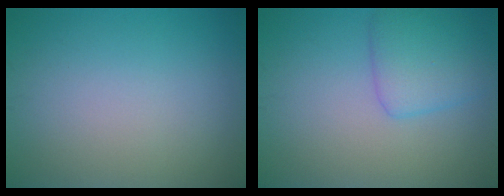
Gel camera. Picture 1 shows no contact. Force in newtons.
{"total": 3.5, "press": 3.5, "slide": 0.2}